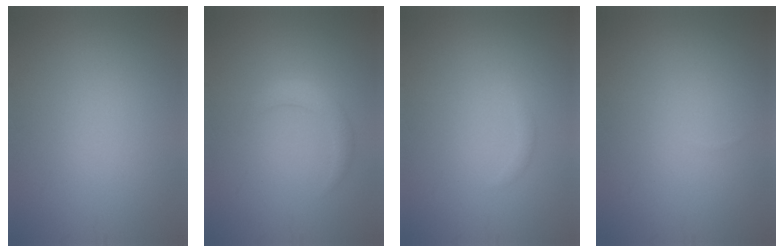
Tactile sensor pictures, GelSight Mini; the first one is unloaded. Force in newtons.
{"total": 1.8, "press": 1.8, "slide": 0.0}
{"total": 0.7, "press": 0.7, "slide": 0.0}
{"total": 0.0}